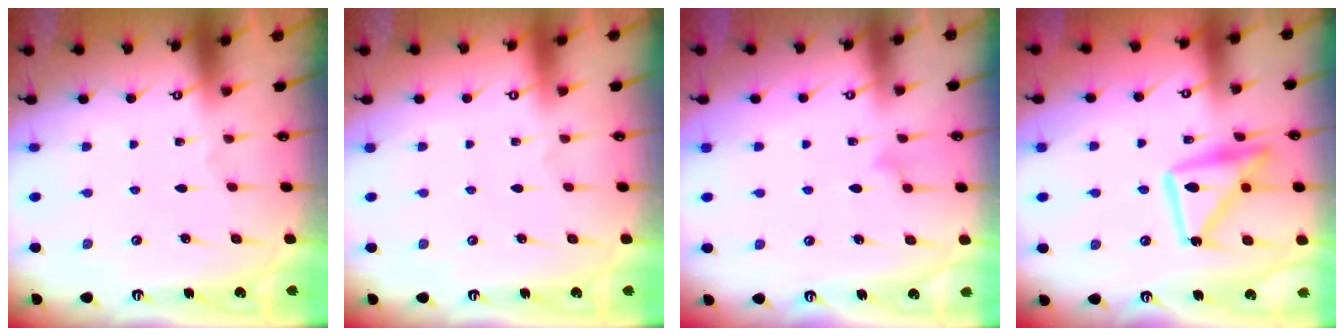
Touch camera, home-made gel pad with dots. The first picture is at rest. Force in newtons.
{"total": 3.9, "press": 3.9, "slide": 0.1}
{"total": 9.4, "press": 9.4, "slide": 0.6}
{"total": 15.3, "press": 15.3, "slide": 1.3}